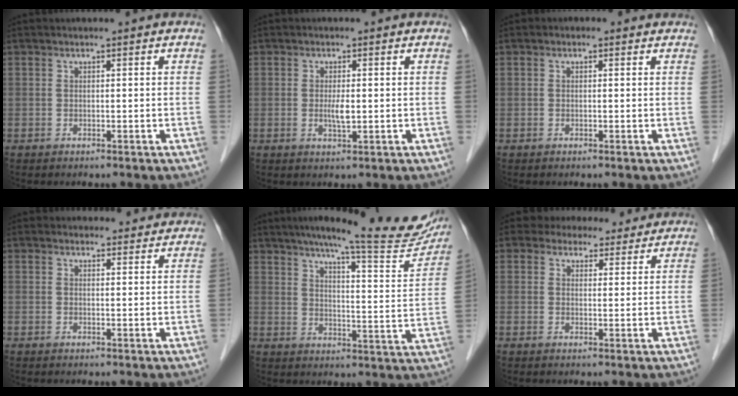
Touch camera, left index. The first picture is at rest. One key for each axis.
{"total": 2.4, "fx": -0.2, "fy": 0.5, "fz": 2.3, "tx": -0.046, "ty": -0.003, "tz": -0.001}
{"total": 0.5, "fx": 0.1, "fy": 0.5, "fz": 0.3, "tx": -0.006, "ty": 0.003, "tz": -0.006}
{"total": 4.1, "fx": 3.9, "fy": 1.4, "fz": 0.0, "tx": 0.005, "ty": 0.006, "tz": 0.038}
{"total": 23.3, "fx": 19.7, "fy": 2.3, "fz": 12.2, "tx": -0.167, "ty": -0.039, "tz": 0.243}
{"total": 7.2, "fx": 6.5, "fy": 2.9, "fz": 0.6, "tx": 0.009, "ty": 0.008, "tz": 0.067}